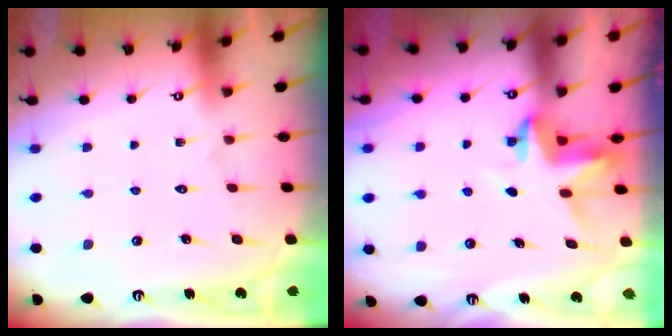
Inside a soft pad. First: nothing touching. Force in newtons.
{"total": 3.8, "press": 3.8, "slide": 0.4}